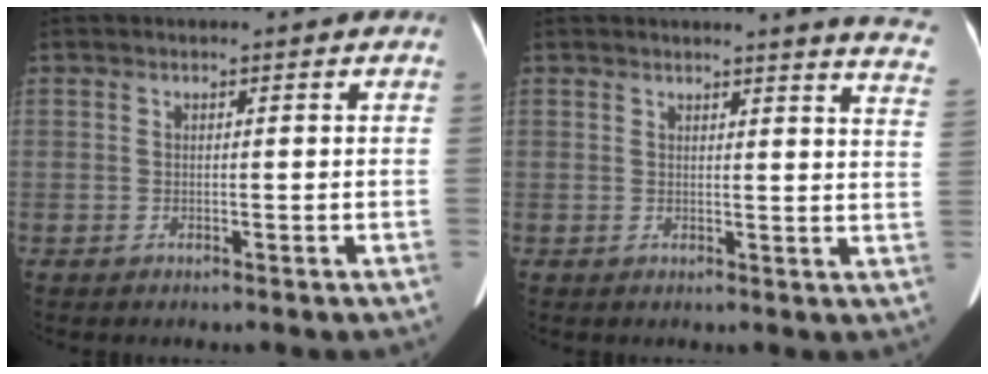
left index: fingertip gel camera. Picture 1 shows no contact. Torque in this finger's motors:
{"motor_torque": [-0.64, -1.50, 0.01, 0.07]}